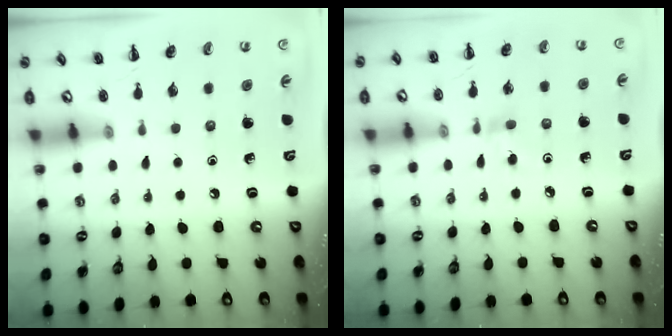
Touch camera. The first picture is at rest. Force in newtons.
{"total": 3.7, "press": 3.5, "slide": 1.2}